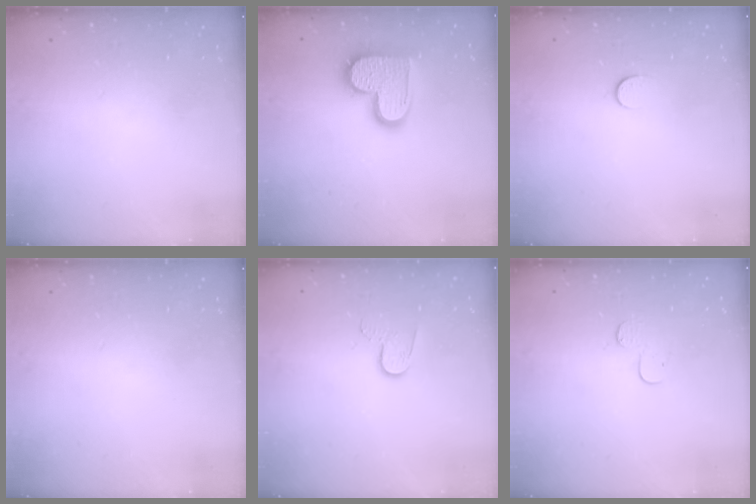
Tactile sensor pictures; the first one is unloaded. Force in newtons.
{"total": 13.8, "press": 13.8, "slide": 0.6}
{"total": 4.4, "press": 4.3, "slide": 0.7}
{"total": 0.0}
{"total": 5.9, "press": 5.8, "slide": 0.5}
{"total": 4.9, "press": 4.9, "slide": 0.5}